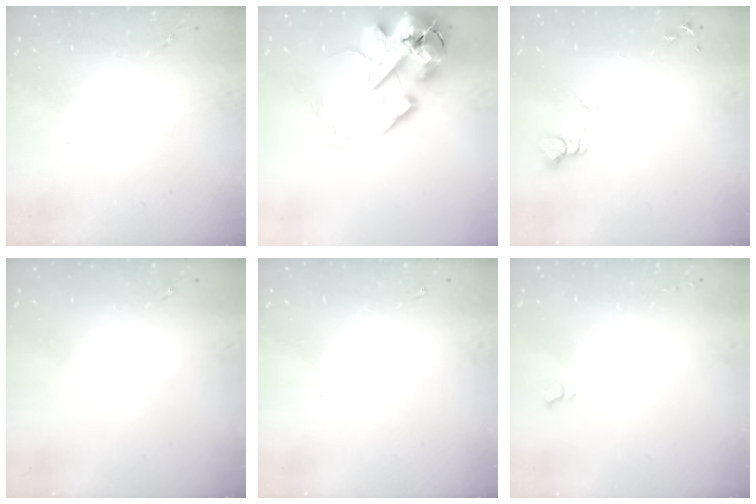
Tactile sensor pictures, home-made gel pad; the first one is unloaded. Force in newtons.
{"total": 20.9, "press": 20.6, "slide": 3.4}
{"total": 5.0, "press": 4.9, "slide": 0.5}
{"total": 0.0}
{"total": 0.0}
{"total": 4.1, "press": 4.0, "slide": 0.6}